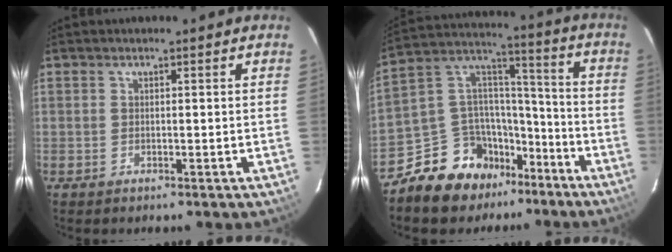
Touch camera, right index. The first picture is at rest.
{"total": 14.7, "force": [-10.7, 9.3, 4.0], "torque": [-0.094, 0.072, -0.171]}